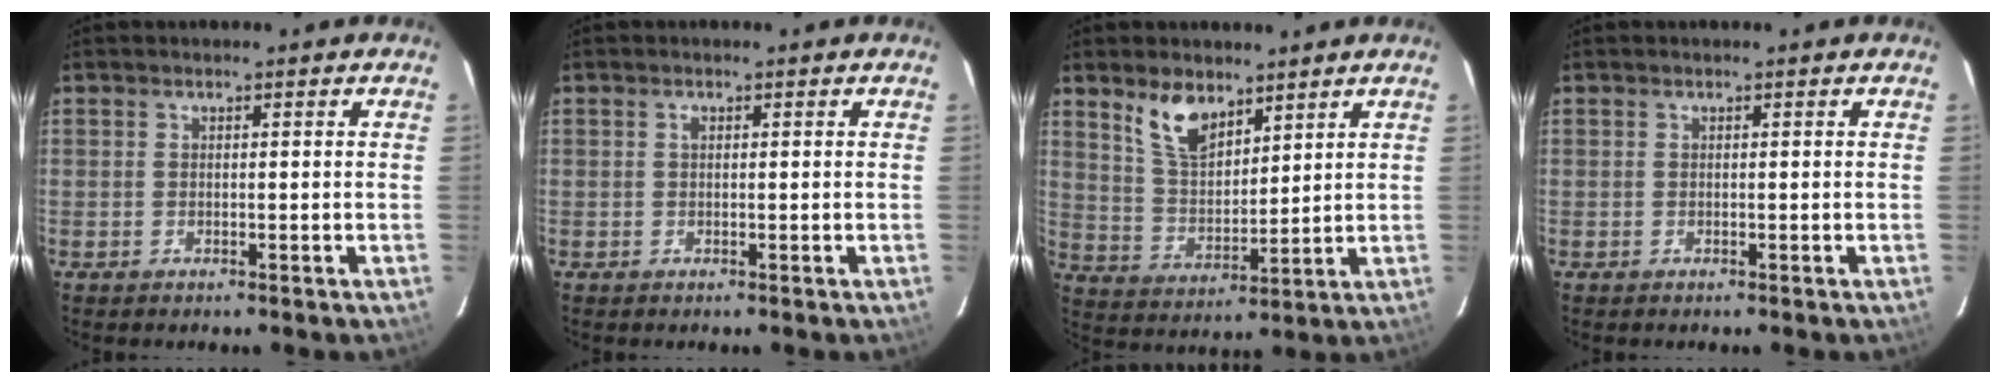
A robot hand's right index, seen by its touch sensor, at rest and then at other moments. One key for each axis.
{"total": 0.7, "fx": 0.2, "fy": 0.5, "fz": 0.4, "tx": -0.008, "ty": 0.002, "tz": 0.002}
{"total": 8.9, "fx": 6.0, "fy": 4.3, "fz": 5.1, "tx": -0.093, "ty": 0.007, "tz": 0.123}
{"total": 0.0}